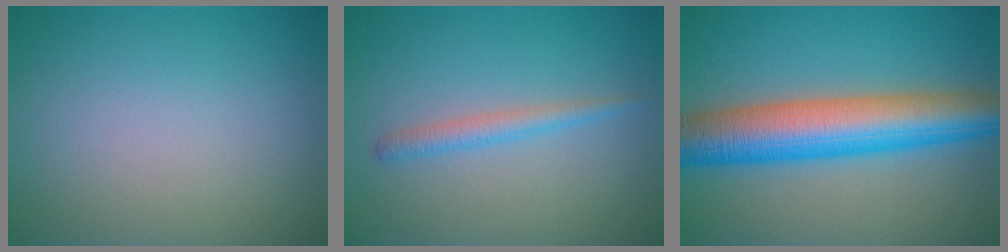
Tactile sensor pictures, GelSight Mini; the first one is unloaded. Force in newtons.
{"total": 1.7, "press": 1.7, "slide": 0.0}
{"total": 10.0, "press": 10.0, "slide": 0.2}